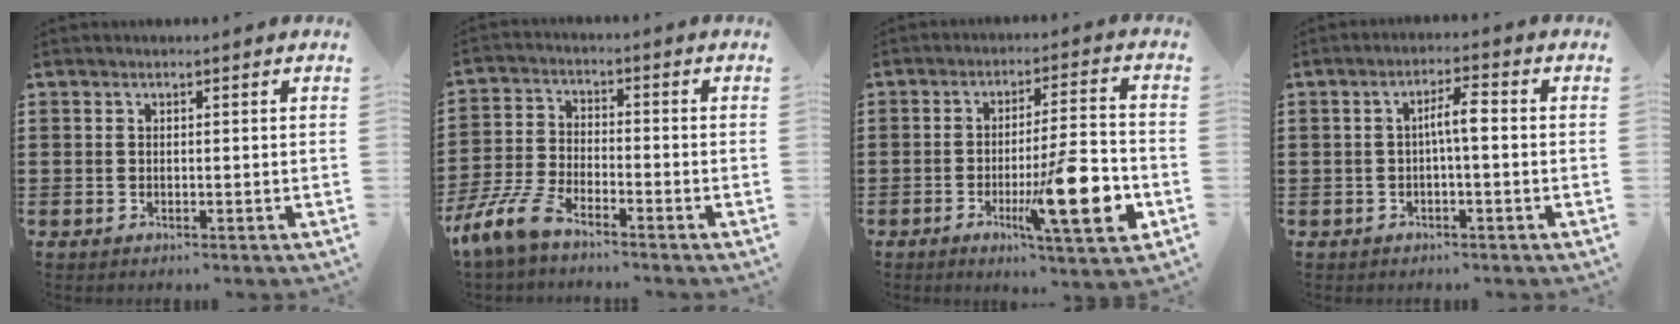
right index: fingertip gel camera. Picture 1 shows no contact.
{"total": 6.9, "force": [-5.6, 1.1, 3.9], "torque": [-0.109, -0.014, -0.114]}
{"total": 14.2, "force": [-4.6, 2.4, 13.2], "torque": [-0.204, -0.002, -0.071]}
{"total": 3.8, "force": [-0.3, 0.7, 3.7], "torque": [-0.069, 0.009, -0.009]}